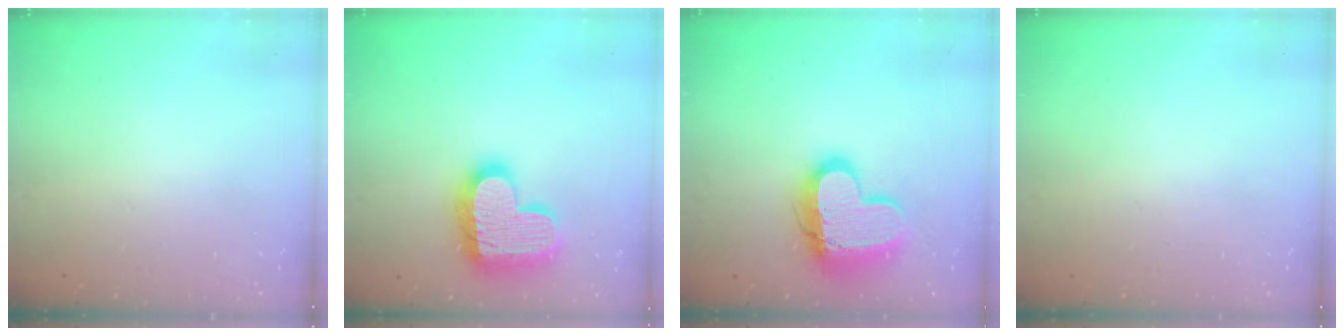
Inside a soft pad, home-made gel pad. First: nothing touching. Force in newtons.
{"total": 18.7, "press": 18.7, "slide": 1.2}
{"total": 16.3, "press": 16.3, "slide": 1.3}
{"total": 0.6, "press": 0.6, "slide": 0.2}